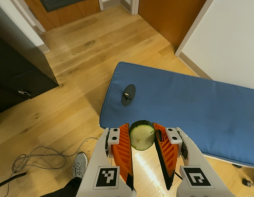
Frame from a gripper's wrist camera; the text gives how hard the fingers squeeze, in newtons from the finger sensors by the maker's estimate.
{"total": 9.5, "left": 9.2, "right": 9.9}